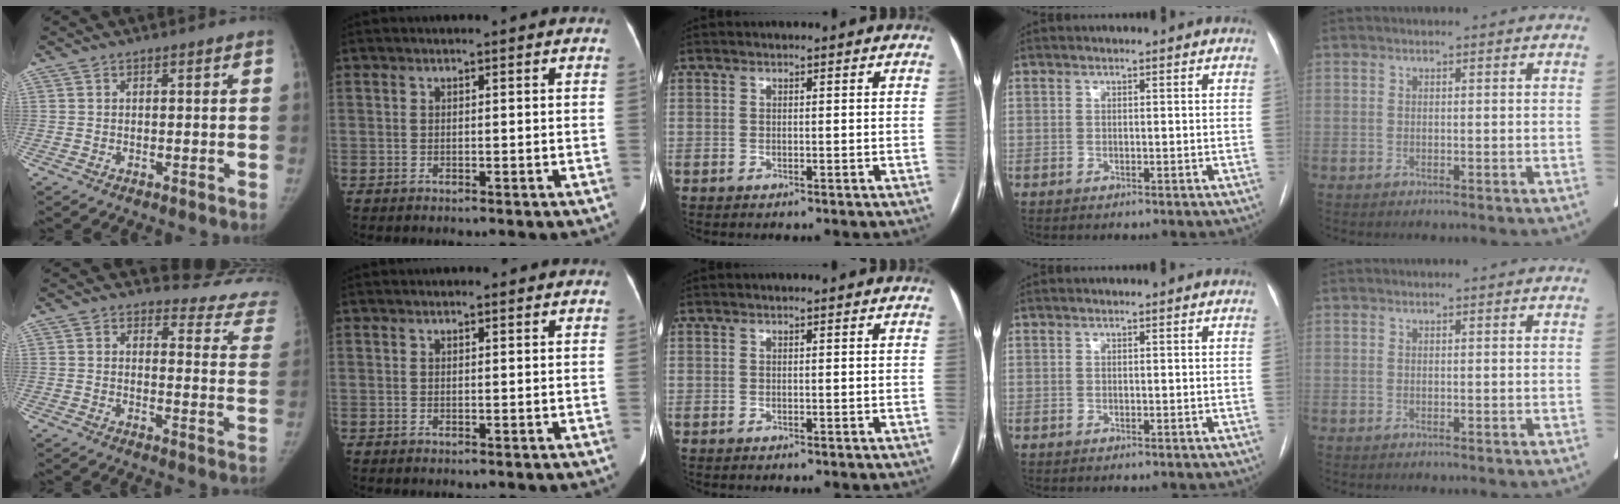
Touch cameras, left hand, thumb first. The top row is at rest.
{"thumb": {"total": 16.9, "force": [16.1, 5.0, 0.5], "torque": [0.058, -0.143, 0.142]}, "index": {"total": 1.6, "force": [1.4, 0.3, 0.7], "torque": [-0.008, 0.023, 0.021]}}